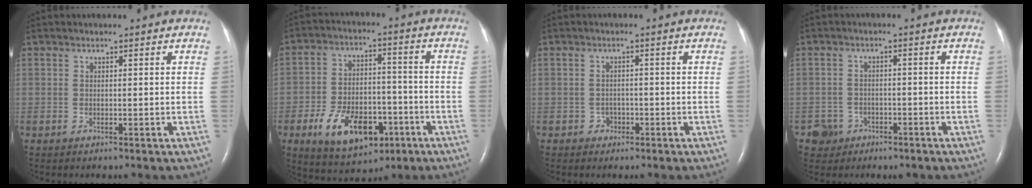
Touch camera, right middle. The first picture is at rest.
{"total": 13.0, "force": [-5.9, 7.2, 9.1], "torque": [-0.161, 0.006, -0.089]}
{"total": 1.6, "force": [-0.8, 1.3, 0.3], "torque": [-0.001, 0.006, -0.015]}
{"total": 3.7, "force": [-2.0, 3.1, -0.2], "torque": [0.005, 0.014, -0.030]}